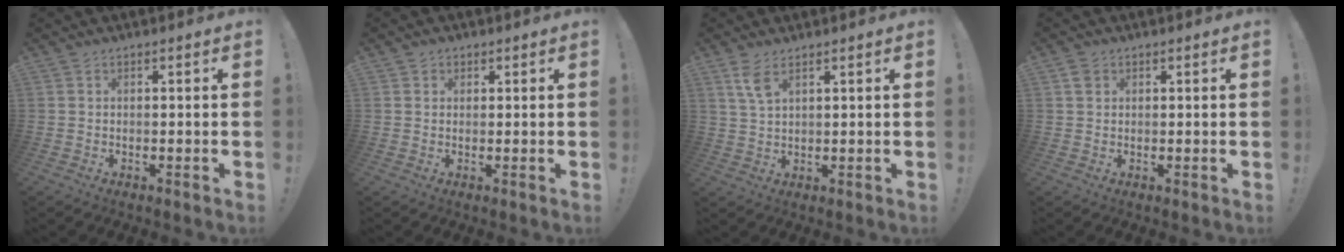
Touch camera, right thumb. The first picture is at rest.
{"total": 1.5, "force": [0.6, 1.3, 0.2], "torque": [0.000, -0.001, 0.011]}
{"total": 5.2, "force": [3.1, 1.9, 3.7], "torque": [-0.061, -0.015, 0.054]}
{"total": 2.0, "force": [1.1, 1.5, 0.7], "torque": [-0.002, -0.003, 0.018]}